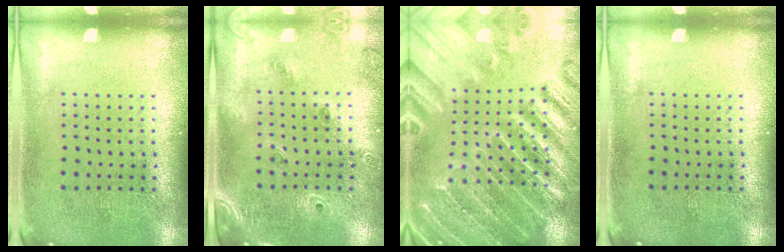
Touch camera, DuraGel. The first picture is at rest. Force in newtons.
{"total": 1.5, "press": 1.4, "slide": 0.6}
{"total": 4.0, "press": 3.8, "slide": 1.2}
{"total": 0.0}